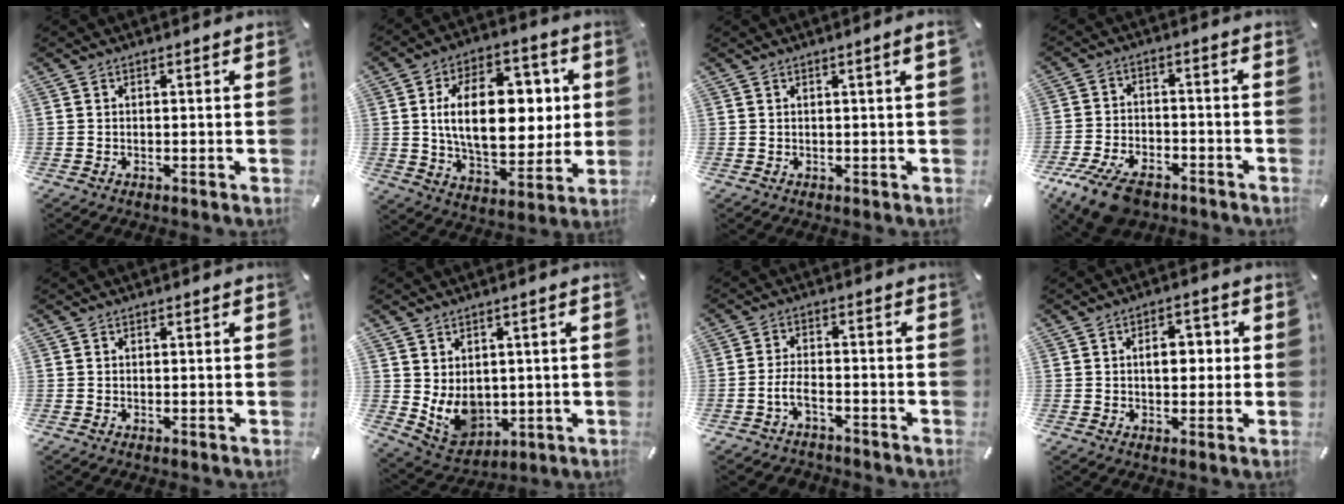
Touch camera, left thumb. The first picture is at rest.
{"total": 20.3, "force": [2.8, 12.3, 15.9], "torque": [-0.266, 0.006, 0.046]}
{"total": 2.0, "force": [0.4, 0.1, 1.9], "torque": [-0.035, 0.001, 0.007]}
{"total": 10.4, "force": [-7.1, 5.3, 5.6], "torque": [-0.111, 0.035, -0.129]}
{"total": 0.0}
{"total": 8.2, "force": [0.9, 7.3, 3.6], "torque": [-0.077, -0.020, 0.024]}
{"total": 4.8, "force": [-2.7, 2.6, 3.0], "torque": [-0.071, 0.011, -0.054]}
{"total": 6.0, "force": [0.4, 4.0, 4.5], "torque": [-0.060, 0.000, -0.003]}